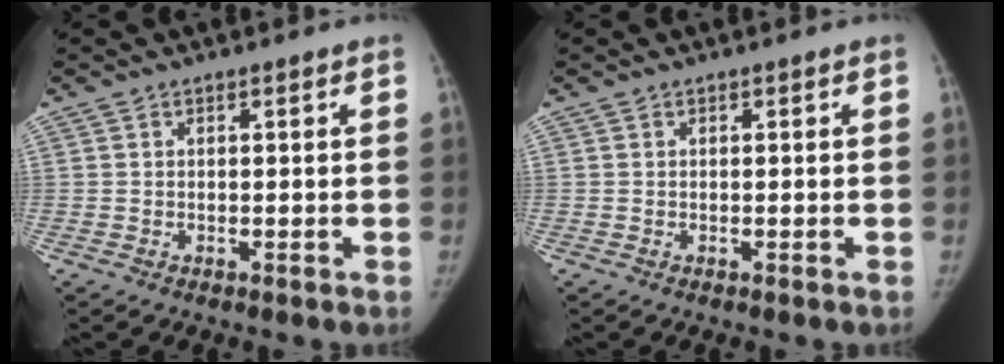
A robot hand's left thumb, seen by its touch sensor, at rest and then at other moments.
{"total": 0.0}